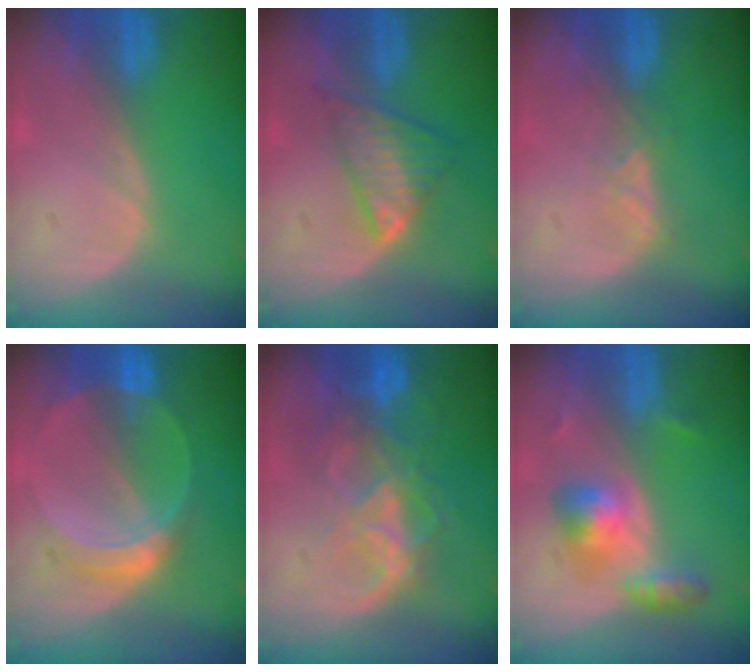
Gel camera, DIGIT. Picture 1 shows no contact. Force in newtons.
{"total": 5.8, "press": 5.5, "slide": 2.1}
{"total": 2.3, "press": 2.2, "slide": 0.9}
{"total": 6.4, "press": 5.7, "slide": 2.9}
{"total": 8.8, "press": 7.6, "slide": 4.4}
{"total": 5.6, "press": 5.3, "slide": 1.6}